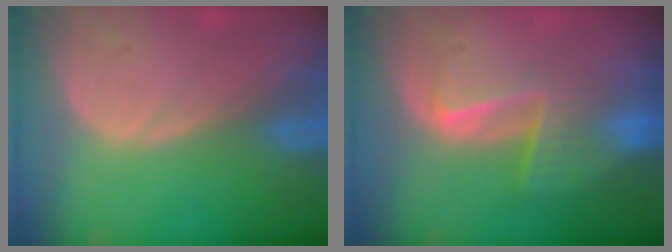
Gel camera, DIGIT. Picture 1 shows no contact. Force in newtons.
{"total": 6.9, "press": 6.0, "slide": 3.5}